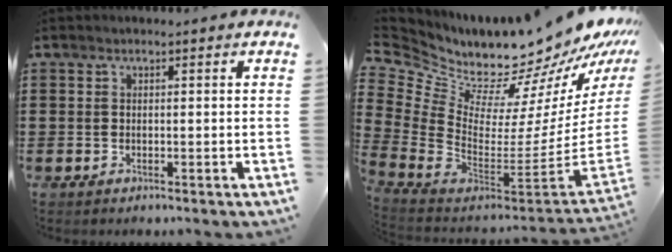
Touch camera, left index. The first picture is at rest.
{"total": 11.1, "force": [10.4, 2.6, 2.6], "torque": [-0.080, -0.116, 0.173]}